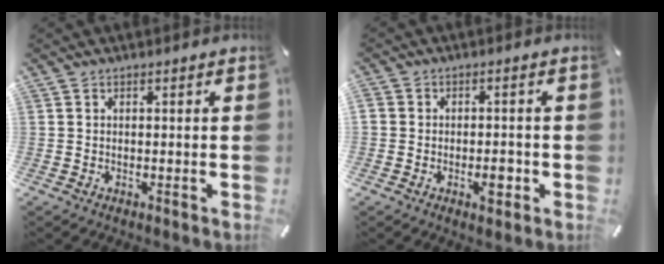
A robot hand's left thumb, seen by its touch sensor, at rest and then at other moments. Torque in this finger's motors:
{"motor_torque": [1.58, 1.53, 0.67, 0.42, 0.43]}